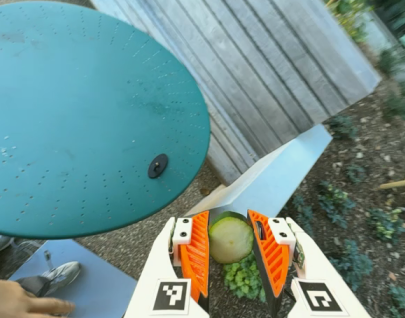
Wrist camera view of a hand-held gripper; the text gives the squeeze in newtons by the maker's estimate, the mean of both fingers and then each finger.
{"total": 14.1, "left": 14.3, "right": 13.9}